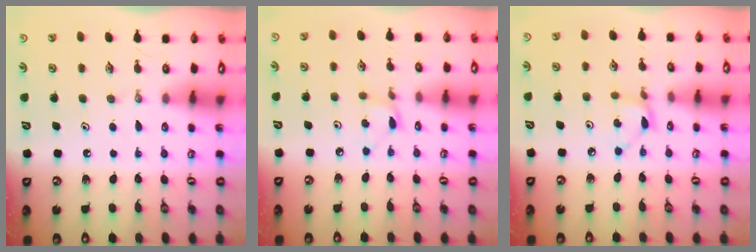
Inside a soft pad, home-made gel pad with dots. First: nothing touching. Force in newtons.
{"total": 2.7, "press": 2.7, "slide": 0.3}
{"total": 2.9, "press": 2.9, "slide": 0.4}